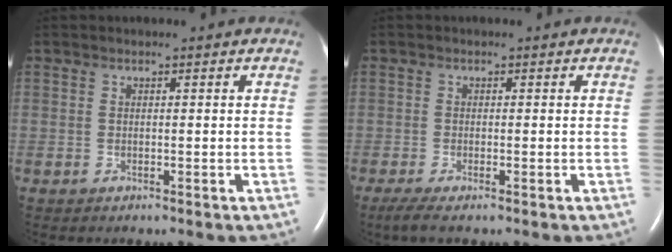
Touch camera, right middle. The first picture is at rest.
{"total": 2.2, "force": [-1.5, 0.2, 1.6], "torque": [-0.036, -0.008, -0.033]}